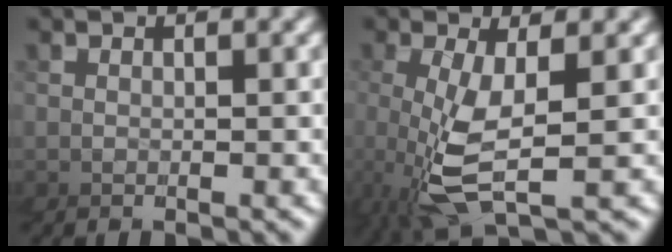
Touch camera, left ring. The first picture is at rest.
{"total": 3.2, "force": [-0.9, 0.3, 3.0], "torque": [-0.106, -0.017, -0.002]}